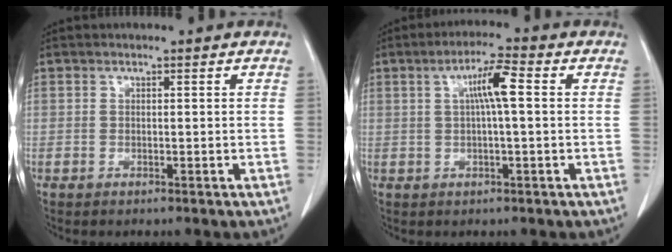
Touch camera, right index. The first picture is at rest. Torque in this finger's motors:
{"motor_torque": [0.71, -0.02, 0.16, 0.05]}